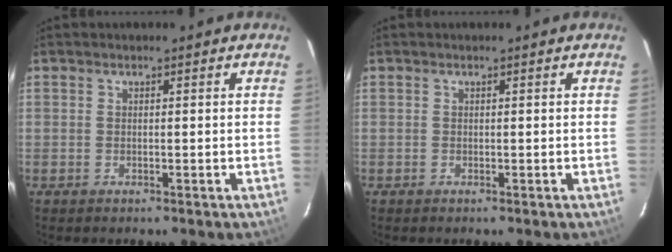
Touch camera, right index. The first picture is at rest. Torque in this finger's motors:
{"motor_torque": [0.35, -0.02, 0.09, 0.01]}